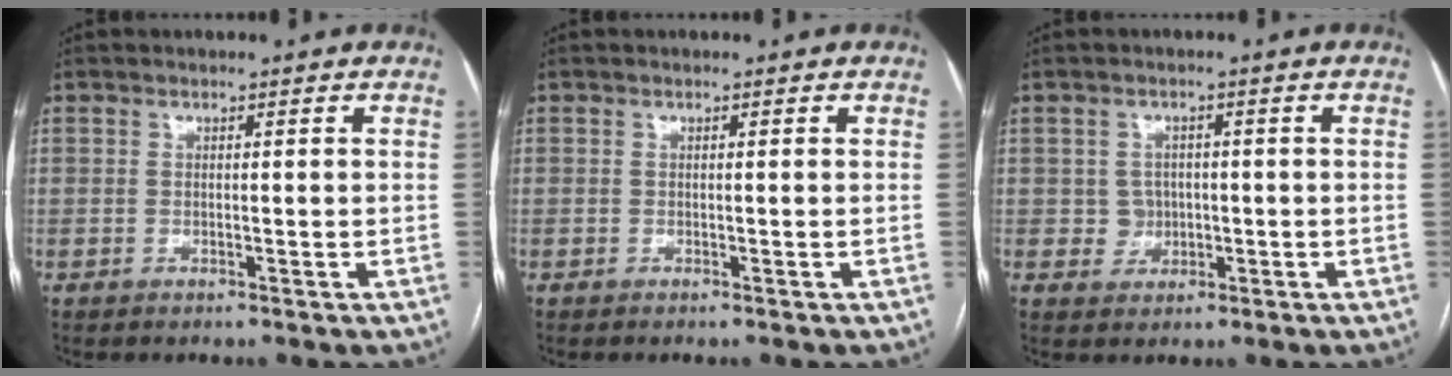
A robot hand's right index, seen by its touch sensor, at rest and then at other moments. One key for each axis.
{"total": 0.0}
{"total": 2.9, "fx": -0.2, "fy": 2.8, "fz": 0.7, "tx": -0.003, "ty": 0.005, "tz": 0.001}